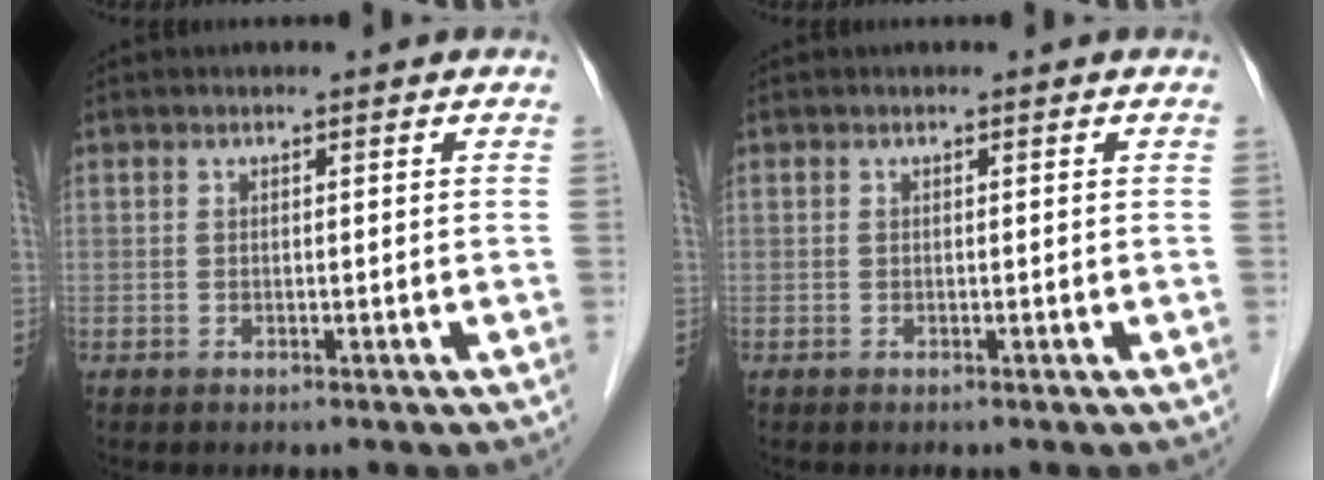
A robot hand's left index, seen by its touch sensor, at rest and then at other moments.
{"total": 0.0}